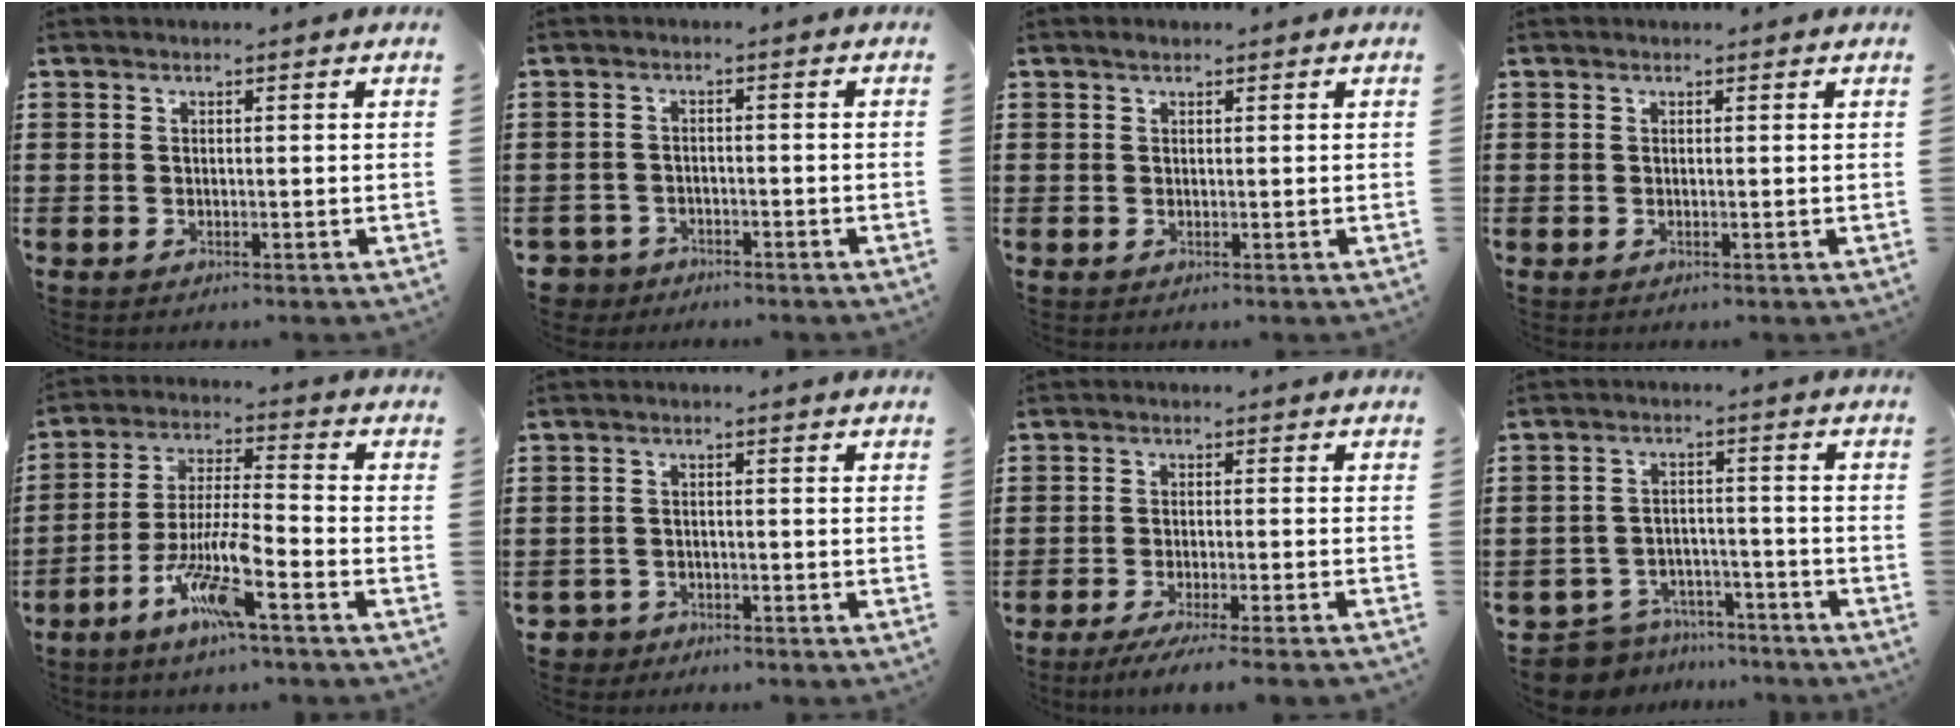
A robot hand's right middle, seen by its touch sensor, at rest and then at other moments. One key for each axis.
{"total": 2.8, "fx": -2.6, "fy": 1.1, "fz": -0.1, "tx": -0.019, "ty": -0.008, "tz": -0.064}
{"total": 0.5, "fx": 0.4, "fy": 0.3, "fz": 0.2, "tx": -0.005, "ty": 0.001, "tz": 0.007}
{"total": 0.0}
{"total": 10.0, "fx": -5.8, "fy": 1.3, "fz": 8.0, "tx": -0.168, "ty": -0.004, "tz": -0.112}
{"total": 2.4, "fx": -2.2, "fy": 1.0, "fz": -0.1, "tx": -0.012, "ty": -0.005, "tz": -0.052}
{"total": 3.5, "fx": -3.0, "fy": -0.3, "fz": 1.7, "tx": -0.026, "ty": -0.007, "tz": -0.056}
{"total": 6.5, "fx": -6.4, "fy": 1.2, "fz": 0.2, "tx": -0.022, "ty": 0.009, "tz": -0.135}